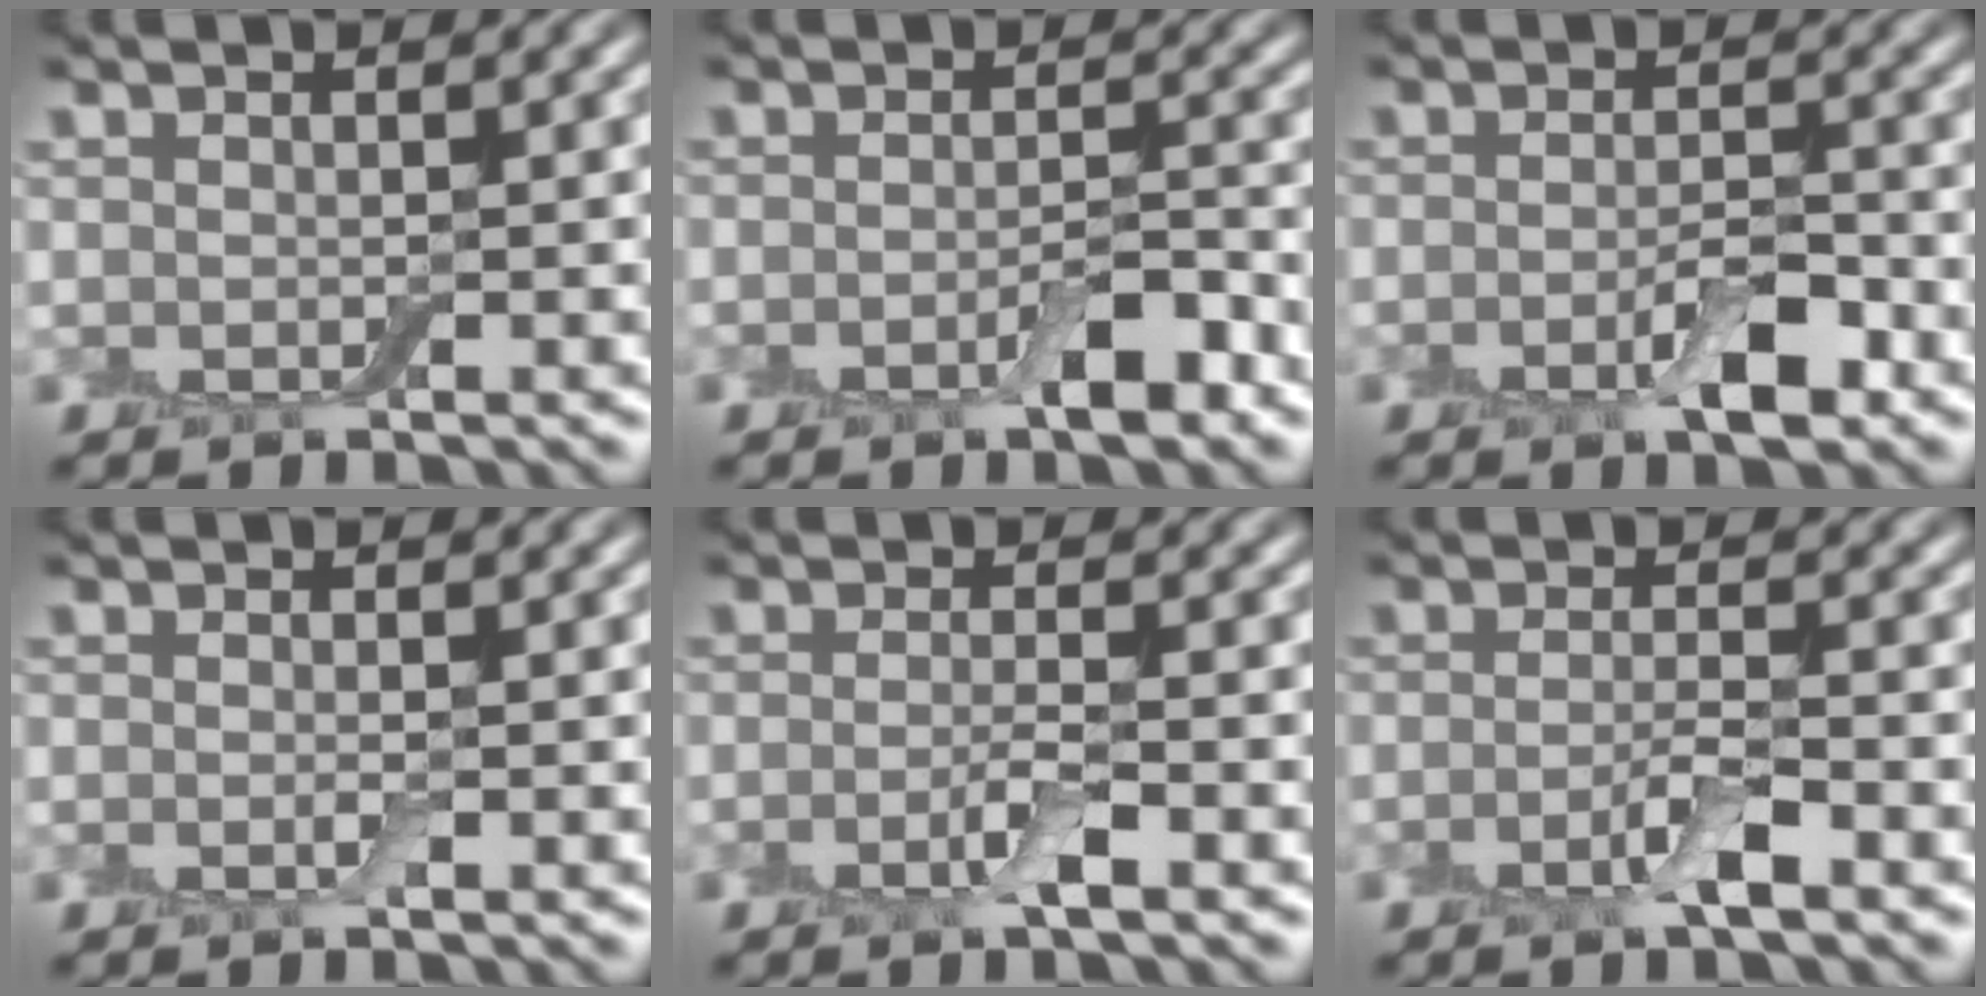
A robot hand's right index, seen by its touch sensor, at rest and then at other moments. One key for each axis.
{"total": 2.8, "fx": -1.5, "fy": 0.9, "fz": 2.2, "tx": -0.034, "ty": 0.004, "tz": -0.027}
{"total": 3.4, "fx": -1.5, "fy": 1.2, "fz": 2.7, "tx": -0.049, "ty": -0.001, "tz": -0.028}
{"total": 0.8, "fx": -0.3, "fy": 0.1, "fz": 0.7, "tx": -0.016, "ty": -0.006, "tz": -0.007}
{"total": 2.3, "fx": -1.0, "fy": 0.4, "fz": 2.0, "tx": -0.040, "ty": -0.001, "tz": -0.024}
{"total": 2.7, "fx": -1.3, "fy": 0.5, "fz": 2.3, "tx": -0.044, "ty": 0.002, "tz": -0.031}